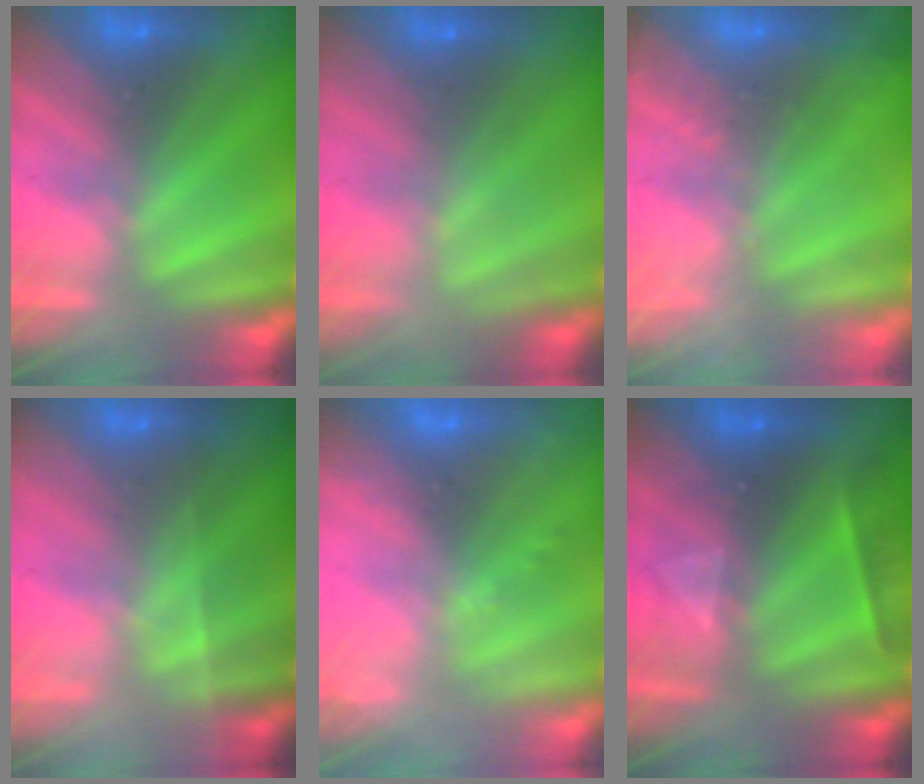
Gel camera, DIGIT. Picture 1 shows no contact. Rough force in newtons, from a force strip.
{"total": 5.5}
{"total": 2.4}
{"total": 1.9}
{"total": 2.4}
{"total": 2.3}